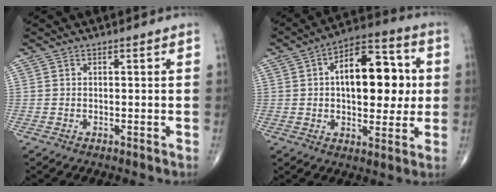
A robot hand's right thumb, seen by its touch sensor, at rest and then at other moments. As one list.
[{"total": 17.6, "force": [2.3, 9.3, 14.7], "torque": [-0.175, 0.014, 0.028]}]